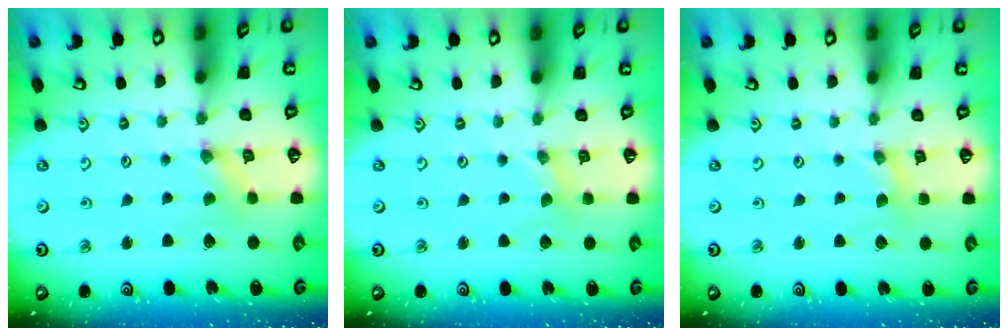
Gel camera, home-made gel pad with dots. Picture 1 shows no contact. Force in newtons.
{"total": 0.0}
{"total": 1.4, "press": 1.4, "slide": 0.3}